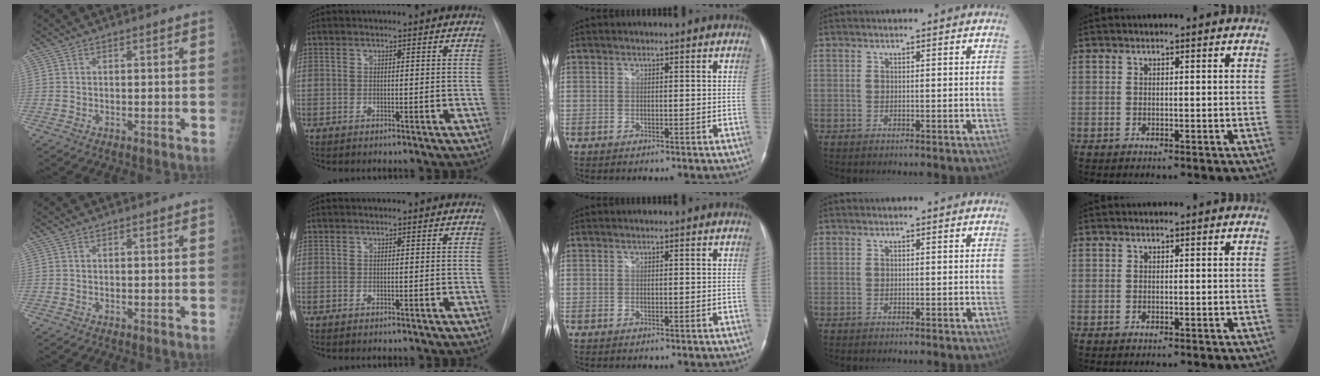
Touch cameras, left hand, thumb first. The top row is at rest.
{}